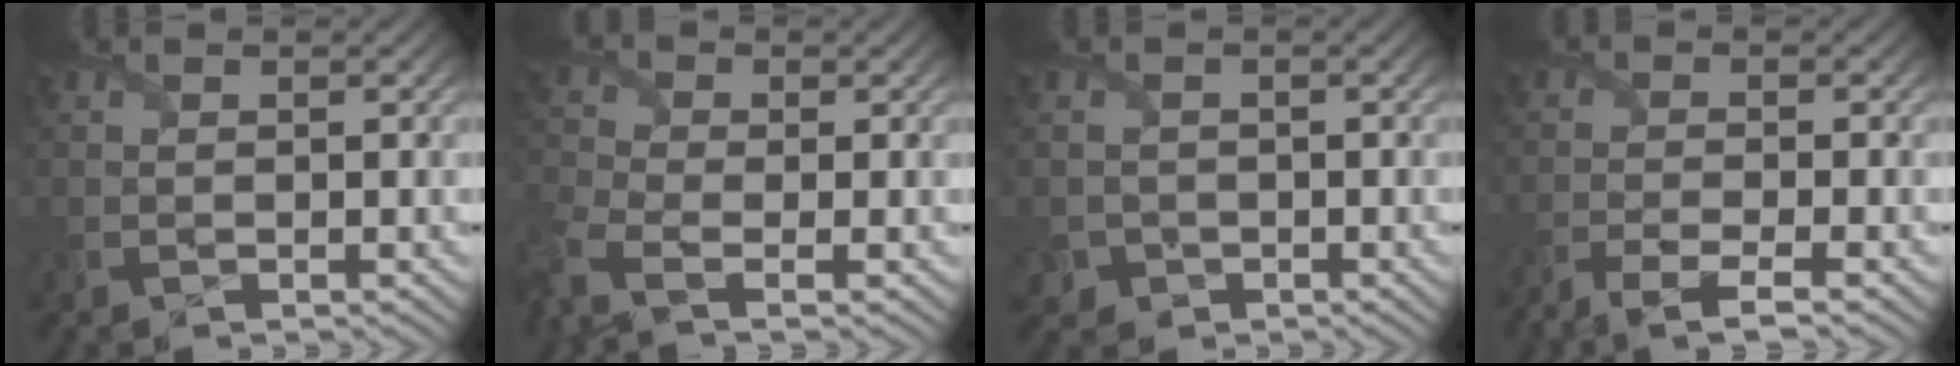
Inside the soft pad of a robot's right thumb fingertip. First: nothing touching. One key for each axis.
{"total": 5.9, "fx": -3.1, "fy": 2.9, "fz": 4.2, "tx": -0.116, "ty": -0.016, "tz": -0.075}
{"total": 2.3, "fx": -0.9, "fy": 2.1, "fz": 0.0, "tx": -0.002, "ty": 0.000, "tz": -0.022}
{"total": 3.7, "fx": -3.0, "fy": 0.0, "fz": 2.2, "tx": -0.047, "ty": -0.004, "tz": -0.063}